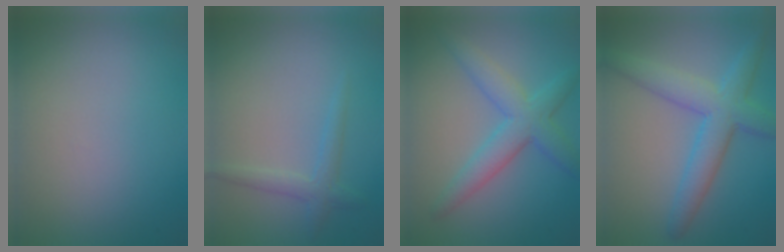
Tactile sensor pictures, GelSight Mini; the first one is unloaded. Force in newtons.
{"total": 1.8, "press": 1.8, "slide": 0.0}
{"total": 4.6, "press": 4.6, "slide": 0.1}
{"total": 5.4, "press": 5.4, "slide": 0.1}